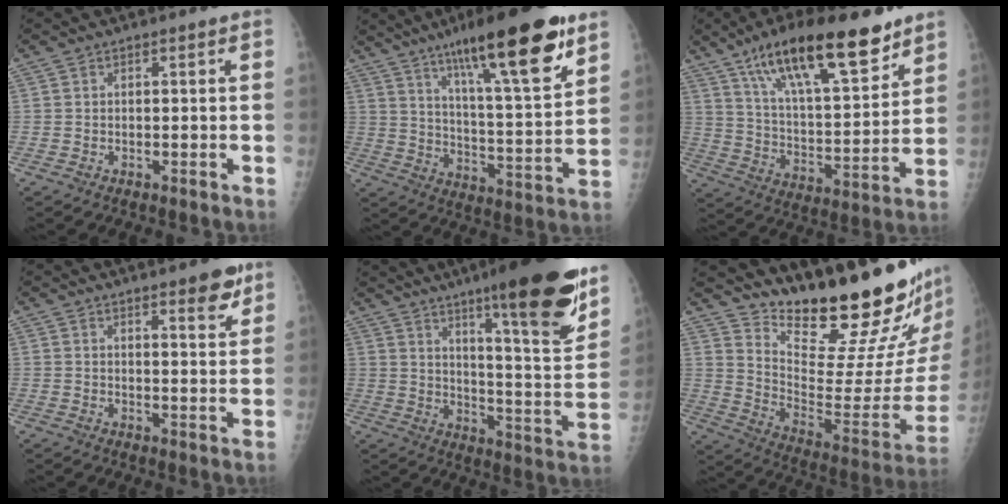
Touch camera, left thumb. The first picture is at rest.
{"total": 23.4, "force": [14.2, 4.5, 18.0], "torque": [-0.263, -0.052, 0.226]}
{"total": 22.4, "force": [14.5, 7.0, 15.6], "torque": [-0.235, -0.054, 0.247]}
{"total": 6.0, "force": [4.0, 1.5, 4.2], "torque": [-0.043, -0.024, 0.051]}
{"total": 23.5, "force": [15.0, 3.4, 17.8], "torque": [-0.232, -0.076, 0.226]}
{"total": 25.9, "force": [21.2, 4.3, 14.2], "torque": [-0.187, -0.167, 0.312]}